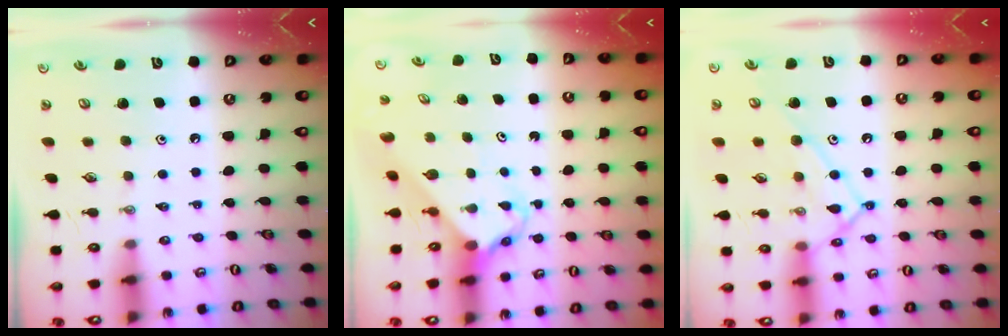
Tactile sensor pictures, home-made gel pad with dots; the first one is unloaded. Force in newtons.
{"total": 2.7, "press": 2.7, "slide": 0.3}
{"total": 12.7, "press": 12.6, "slide": 1.1}